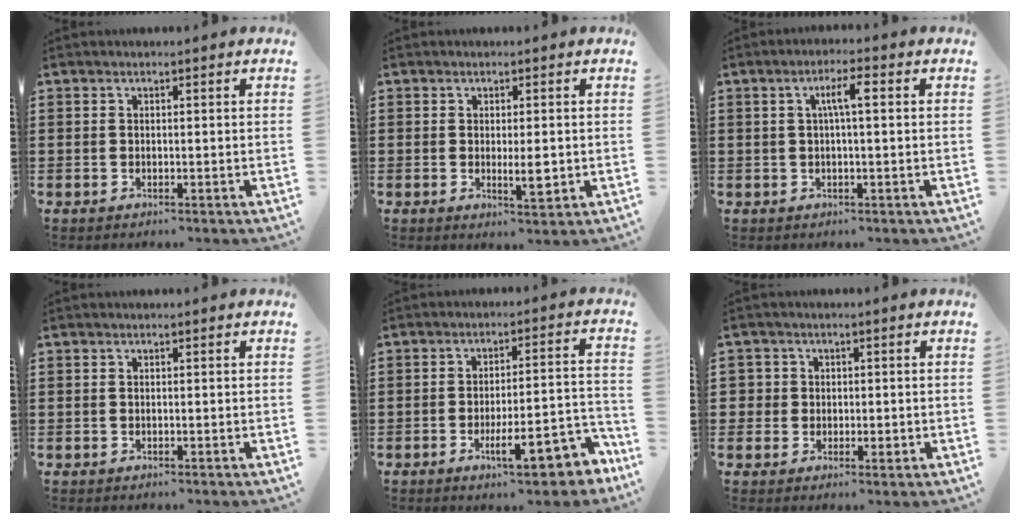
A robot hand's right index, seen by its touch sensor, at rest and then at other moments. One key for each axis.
{"total": 3.5, "fx": -0.4, "fy": 0.8, "fz": 3.4, "tx": -0.057, "ty": -0.002, "tz": -0.007}
{"total": 3.7, "fx": 0.5, "fy": 0.6, "fz": 3.7, "tx": -0.070, "ty": 0.007, "tz": 0.004}
{"total": 0.0}
{"total": 10.4, "fx": -5.7, "fy": 2.6, "fz": 8.3, "tx": -0.111, "ty": 0.004, "tz": -0.098}
{"total": 2.5, "fx": 0.3, "fy": 2.5, "fz": 0.4, "tx": -0.020, "ty": 0.008, "tz": 0.003}